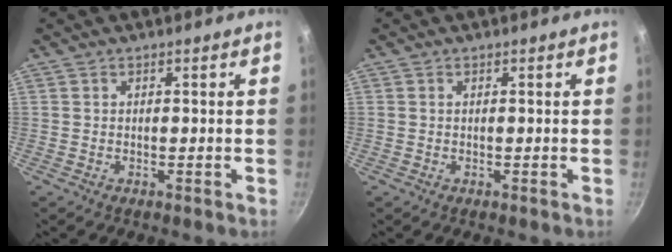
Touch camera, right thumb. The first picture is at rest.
{"total": 0.0}